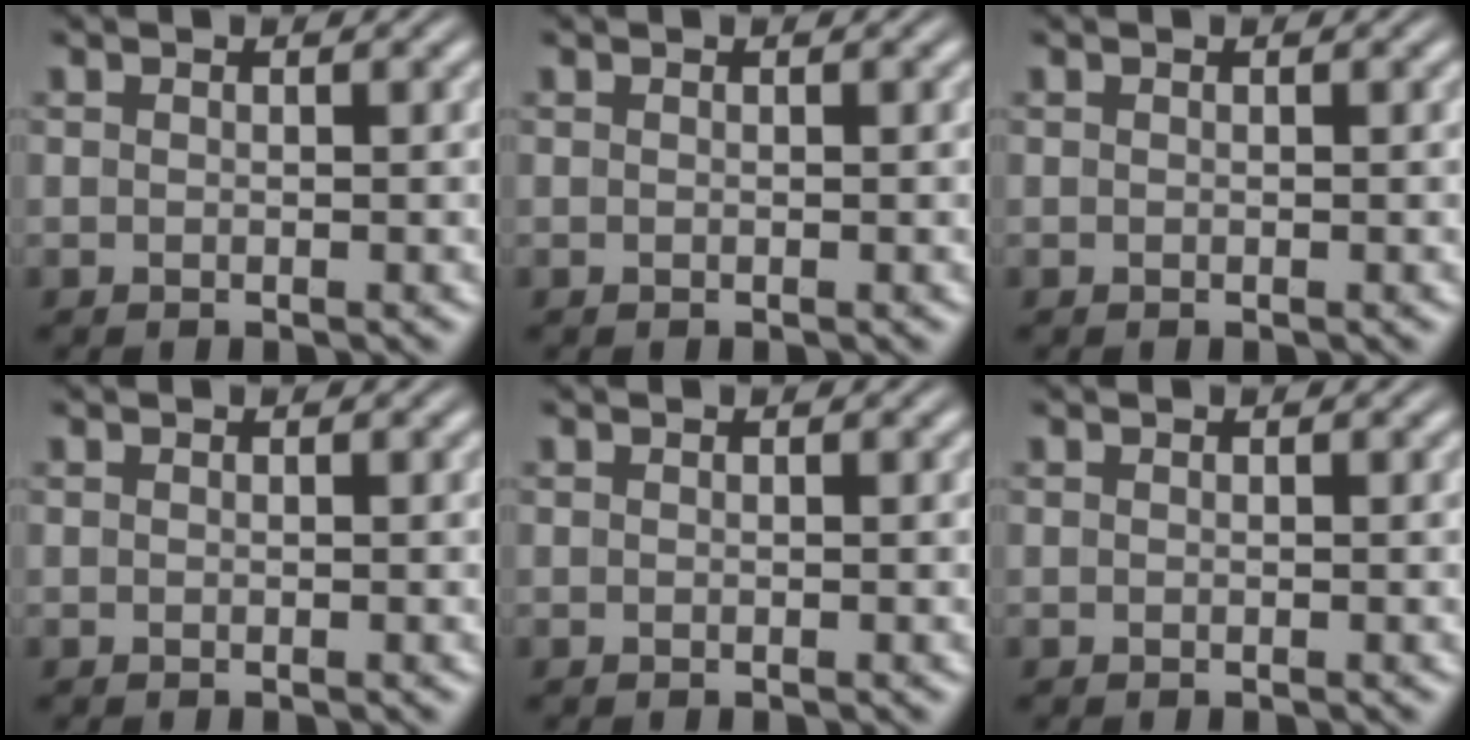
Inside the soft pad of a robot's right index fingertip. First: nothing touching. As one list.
[{"total": 0.0}, {"total": 0.0}, {"total": 0.0}, {"total": 0.0}, {"total": 0.0}]